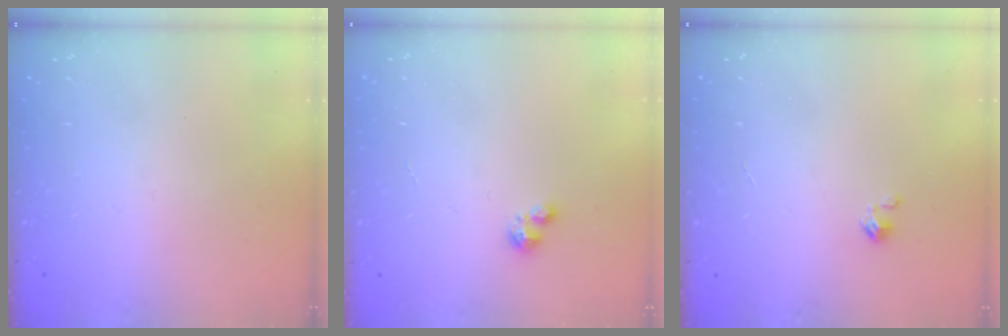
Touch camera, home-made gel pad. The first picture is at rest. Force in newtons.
{"total": 1.6, "press": 1.6, "slide": 0.2}
{"total": 1.1, "press": 1.1, "slide": 0.2}